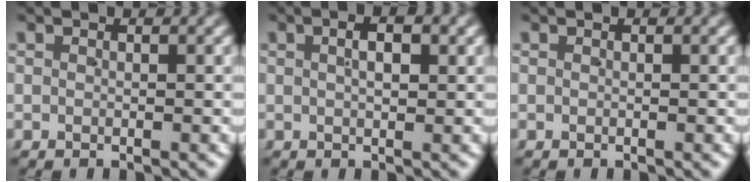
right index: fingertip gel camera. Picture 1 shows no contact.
{"total": 2.3, "force": [0.7, 0.7, 2.1], "torque": [-0.016, 0.007, 0.009]}
{"total": 0.0}